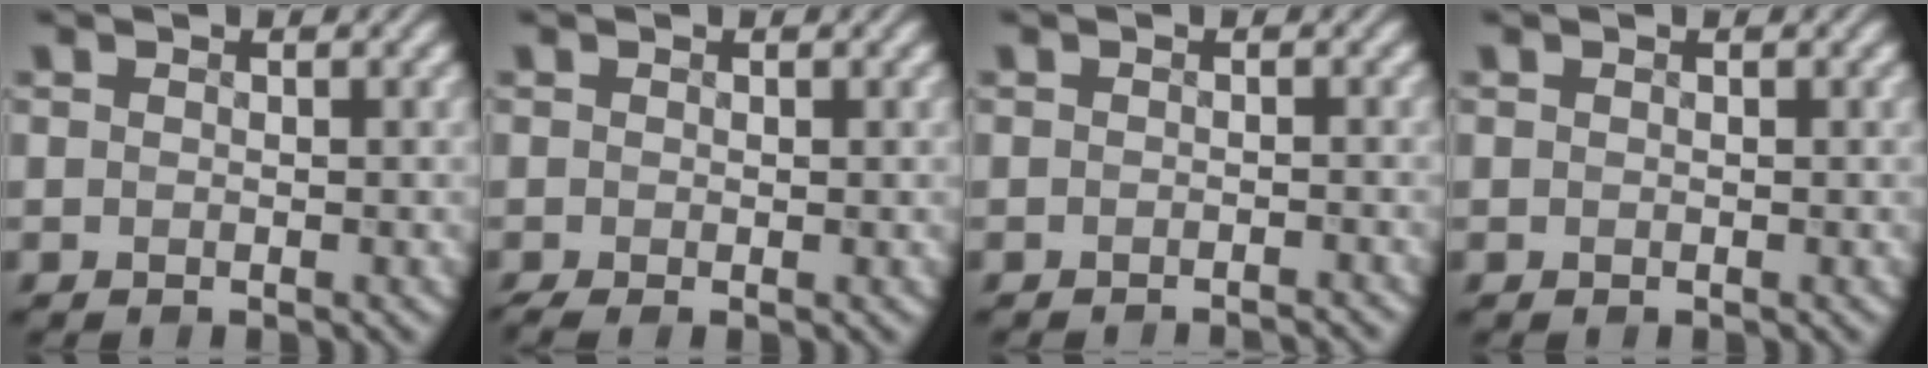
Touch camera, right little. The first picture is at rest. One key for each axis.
{"total": 1.2, "fx": -0.8, "fy": 0.3, "fz": 0.8, "tx": -0.022, "ty": -0.002, "tz": -0.019}
{"total": 1.8, "fx": -1.8, "fy": 0.0, "fz": 0.3, "tx": 0.001, "ty": 0.000, "tz": -0.022}
{"total": 0.0}